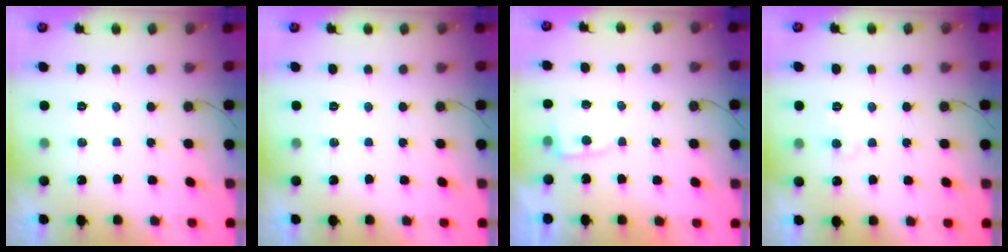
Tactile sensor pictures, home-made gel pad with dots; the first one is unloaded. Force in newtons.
{"total": 0.0}
{"total": 2.8, "press": 2.8, "slide": 0.4}
{"total": 4.6, "press": 4.6, "slide": 0.5}